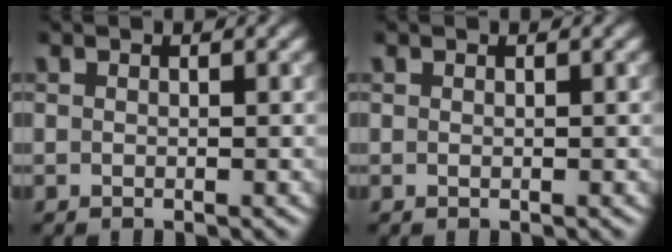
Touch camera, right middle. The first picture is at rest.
{"total": 0.0}